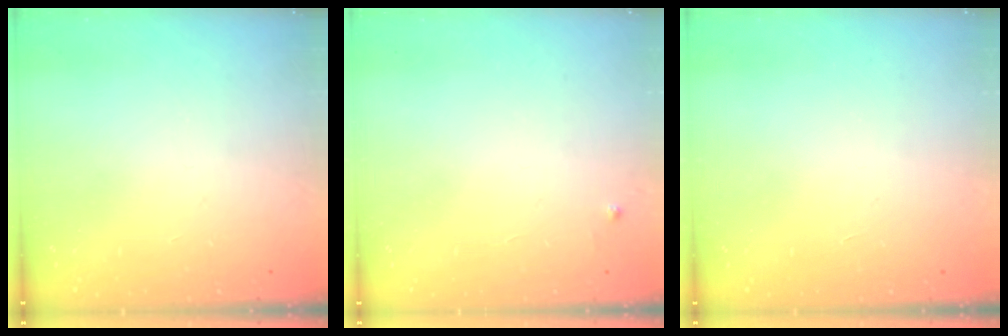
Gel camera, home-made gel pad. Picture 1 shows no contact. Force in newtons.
{"total": 3.1, "press": 3.1, "slide": 0.5}
{"total": 1.7, "press": 1.7, "slide": 0.1}